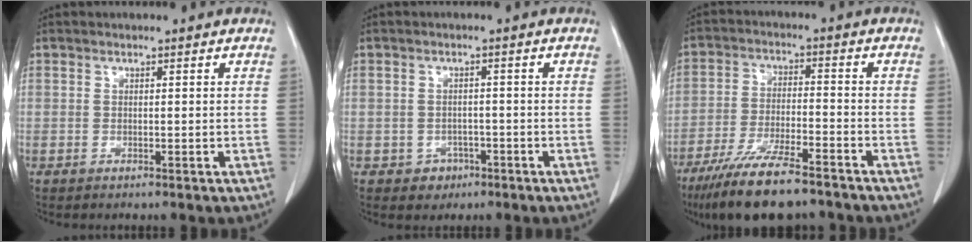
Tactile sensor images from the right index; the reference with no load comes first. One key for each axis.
{"total": 2.8, "fx": -1.4, "fy": 2.4, "fz": 0.4, "tx": 0.000, "ty": 0.010, "tz": -0.014}
{"total": 13.2, "fx": -10.4, "fy": 2.4, "fz": 7.7, "tx": -0.141, "ty": -0.030, "tz": -0.178}